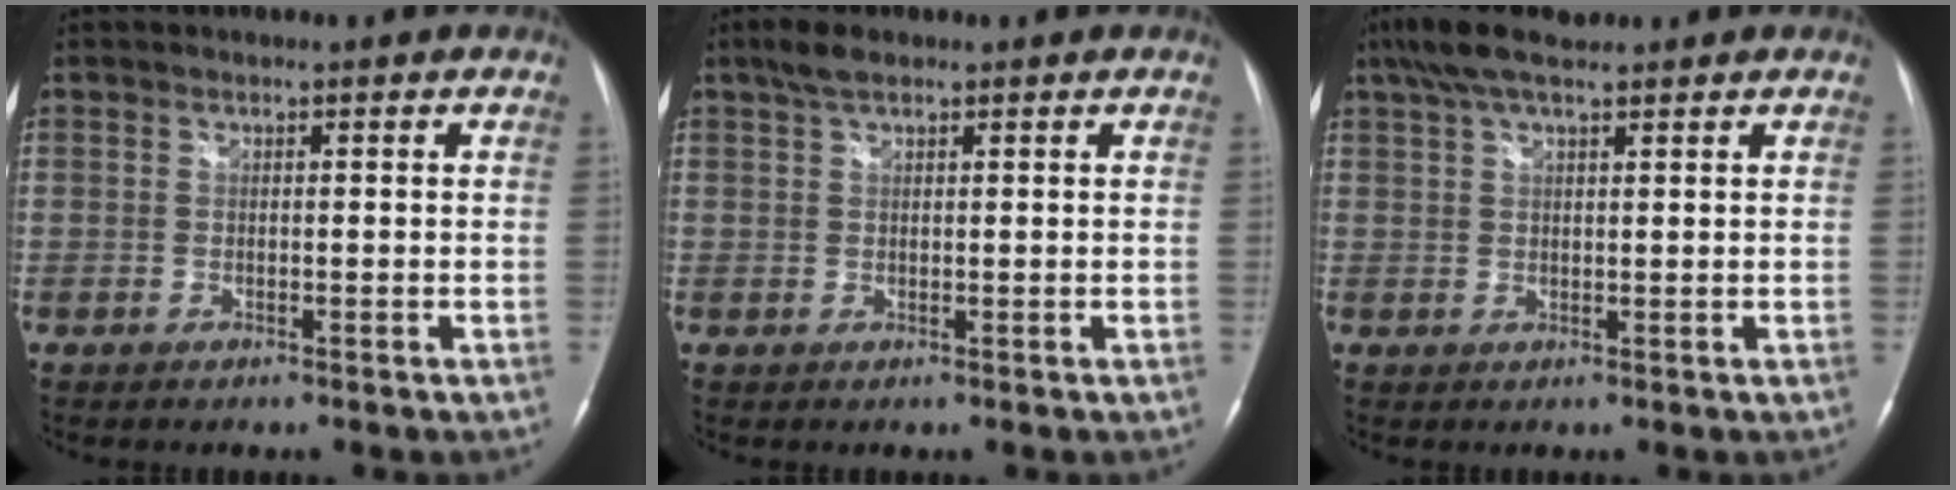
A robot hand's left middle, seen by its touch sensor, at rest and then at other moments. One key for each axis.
{"total": 2.8, "fx": 2.0, "fy": 1.0, "fz": 1.7, "tx": -0.041, "ty": 0.009, "tz": 0.037}
{"total": 6.7, "fx": 5.2, "fy": 1.5, "fz": 4.0, "tx": -0.086, "ty": 0.029, "tz": 0.093}